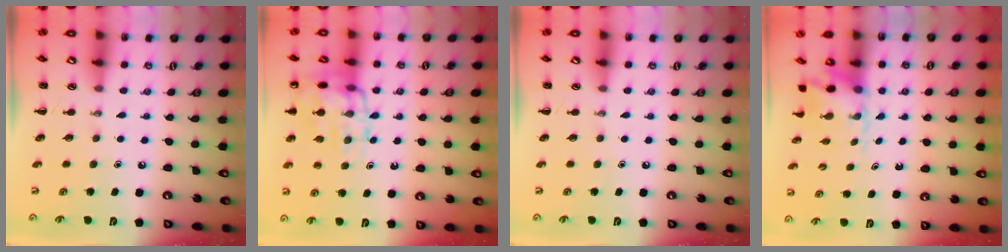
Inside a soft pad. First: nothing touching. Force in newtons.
{"total": 13.8, "press": 13.7, "slide": 1.5}
{"total": 0.0}
{"total": 2.9, "press": 2.8, "slide": 0.7}